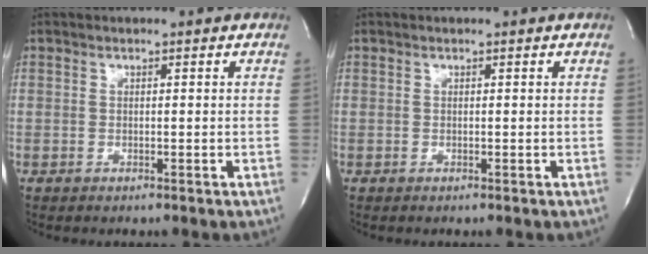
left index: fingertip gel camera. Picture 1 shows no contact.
{"total": 0.0}